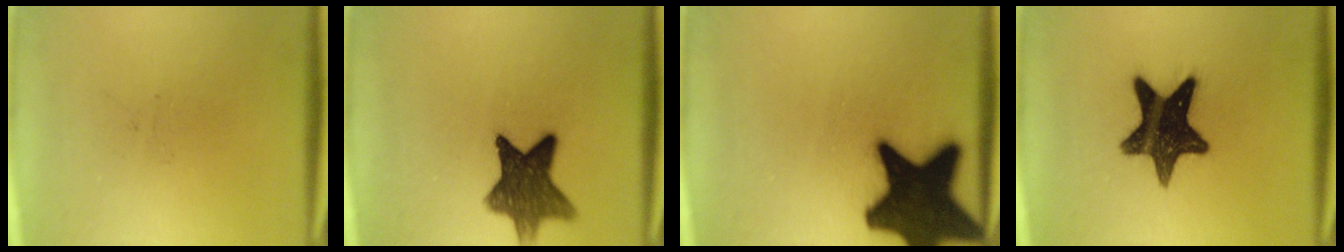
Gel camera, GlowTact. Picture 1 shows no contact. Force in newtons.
{"total": 10.4}
{"total": 19.6}
{"total": 15.1}